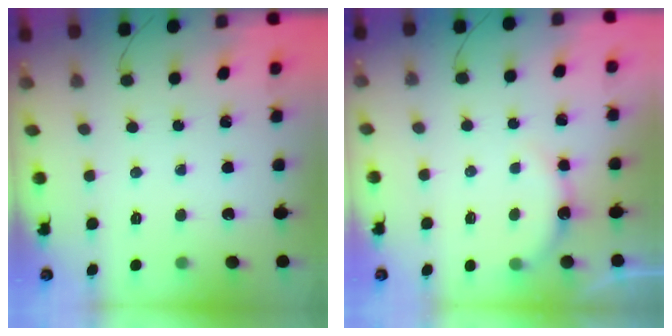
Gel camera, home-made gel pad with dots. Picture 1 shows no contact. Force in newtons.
{"total": 5.0, "press": 4.9, "slide": 0.9}